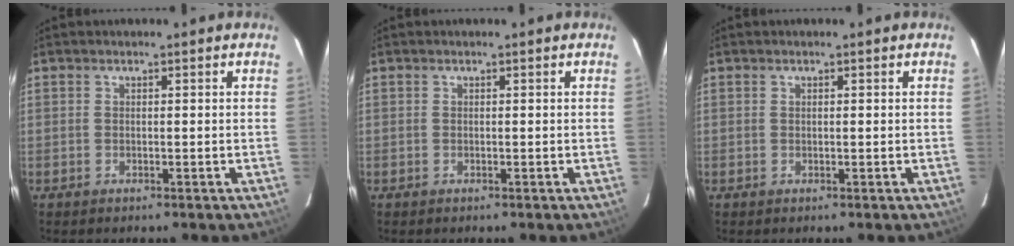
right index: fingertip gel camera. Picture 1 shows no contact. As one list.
[{"total": 0.0}, {"total": 0.0}]